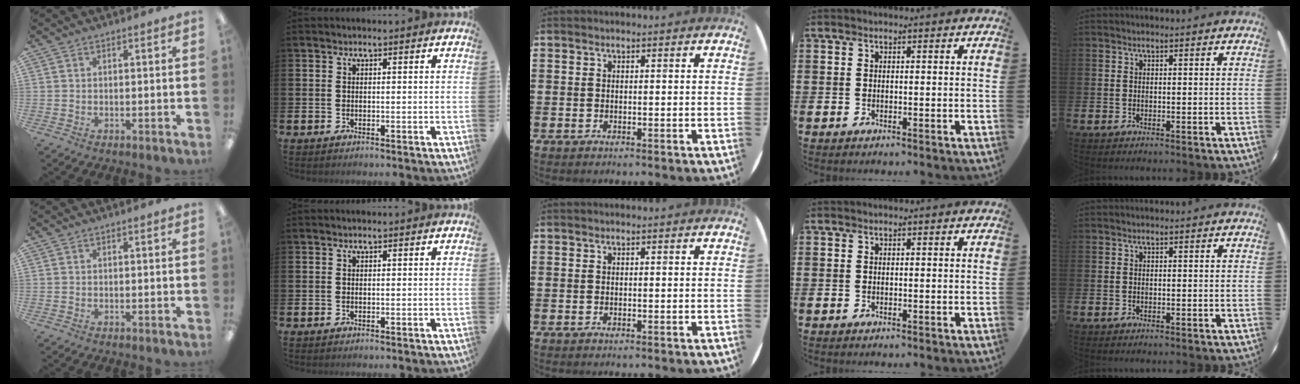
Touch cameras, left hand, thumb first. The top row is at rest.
{}